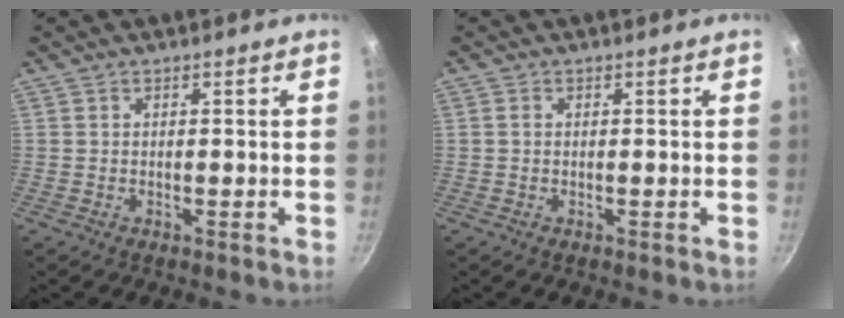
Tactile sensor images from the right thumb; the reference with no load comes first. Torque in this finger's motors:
{"motor_torque": [-0.75, 0.17, 0.40, -0.04, 0.03]}